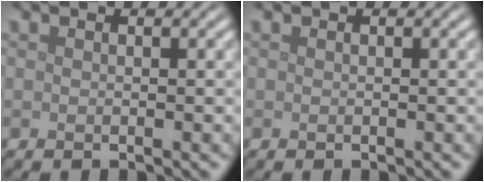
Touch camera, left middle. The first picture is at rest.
{"total": 0.0}